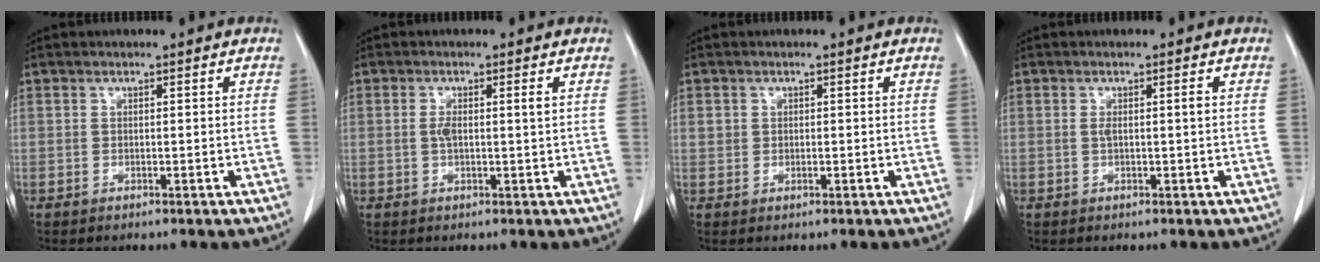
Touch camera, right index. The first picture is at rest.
{"total": 2.5, "force": [0.3, 0.3, 2.5], "torque": [-0.049, 0.005, 0.008]}
{"total": 1.2, "force": [0.3, 1.1, 0.4], "torque": [-0.005, 0.006, 0.006]}
{"total": 1.6, "force": [0.2, 0.0, 1.5], "torque": [-0.030, 0.003, 0.005]}